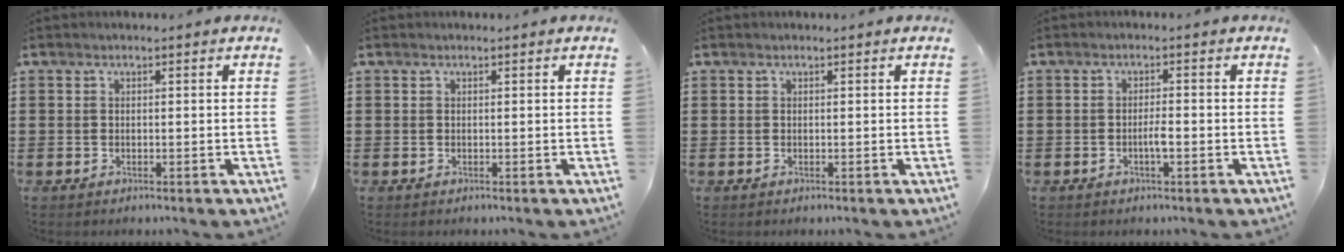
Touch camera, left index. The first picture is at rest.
{"total": 0.0}
{"total": 0.0}
{"total": 2.3, "force": [-0.8, 0.4, 2.1], "torque": [-0.040, 0.004, -0.015]}